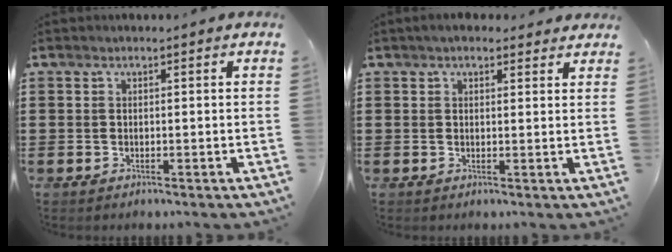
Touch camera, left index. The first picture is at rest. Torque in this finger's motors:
{"motor_torque": [2.14, 0.00, 0.25, 0.02]}